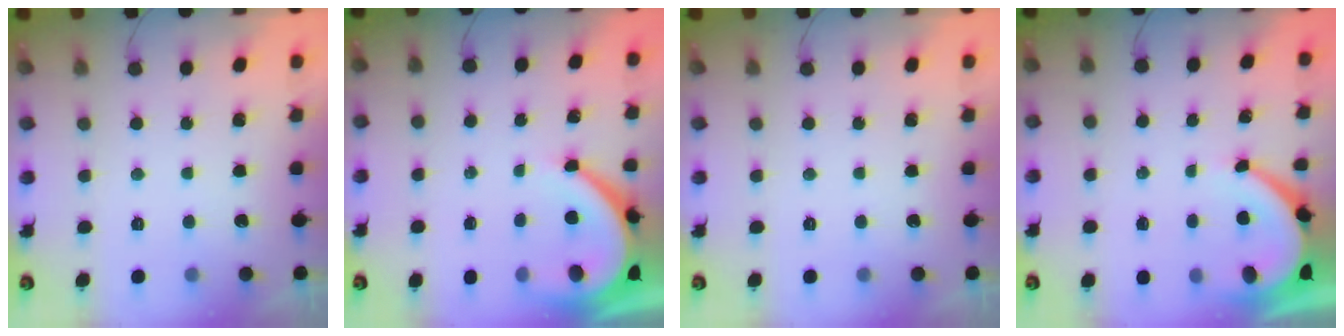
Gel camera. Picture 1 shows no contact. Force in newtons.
{"total": 8.3, "press": 8.2, "slide": 1.1}
{"total": 0.0}
{"total": 5.3, "press": 5.2, "slide": 0.6}